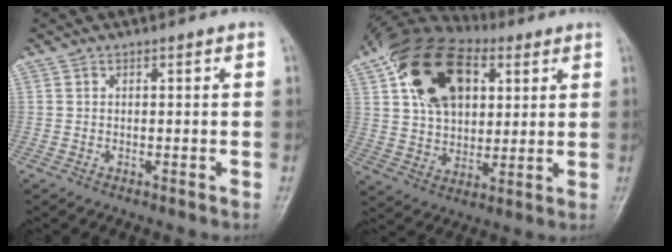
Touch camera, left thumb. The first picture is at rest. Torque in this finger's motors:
{"motor_torque": [1.03, 1.25, 1.35, -1.43, 0.25]}